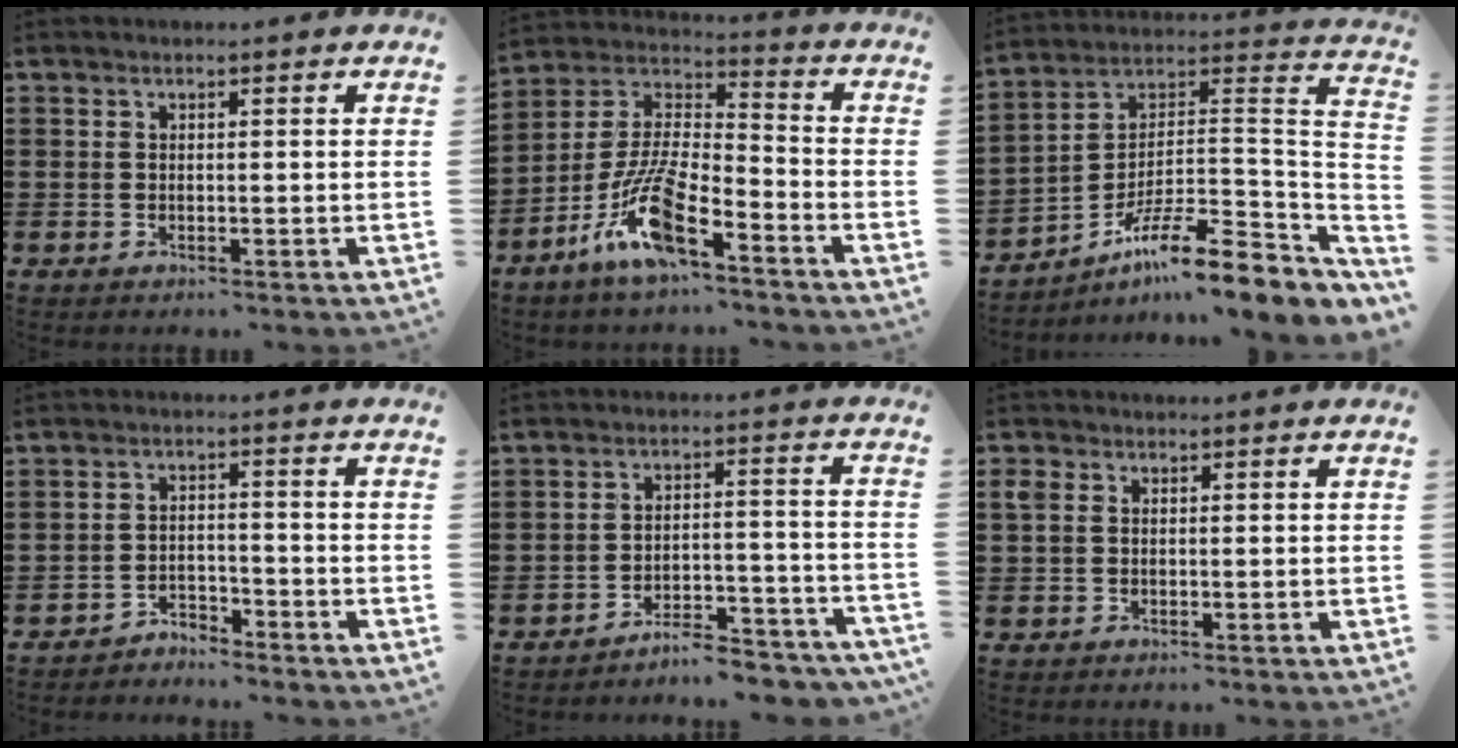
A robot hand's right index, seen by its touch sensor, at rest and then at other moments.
{"total": 11.7, "force": [-7.3, 2.7, 8.7], "torque": [-0.199, -0.006, -0.145]}
{"total": 12.1, "force": [-8.8, 1.4, 8.1], "torque": [-0.135, 0.005, -0.171]}
{"total": 2.8, "force": [-2.8, 0.5, -0.2], "torque": [-0.006, 0.004, -0.060]}
{"total": 5.8, "force": [-5.6, 0.4, 1.4], "torque": [-0.020, 0.011, -0.109]}
{"total": 1.7, "force": [0.4, 1.5, 0.9], "torque": [-0.021, 0.009, 0.006]}